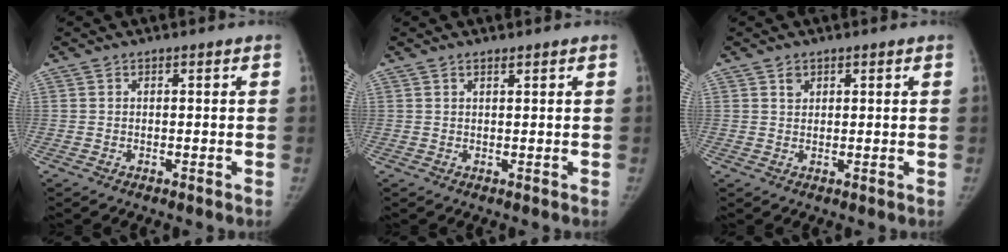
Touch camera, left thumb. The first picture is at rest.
{"total": 0.8, "force": [0.6, 0.2, 0.5], "torque": [-0.009, -0.001, 0.013]}
{"total": 1.6, "force": [0.9, 1.2, 0.5], "torque": [0.006, -0.004, 0.015]}